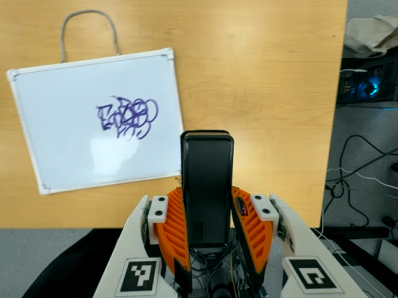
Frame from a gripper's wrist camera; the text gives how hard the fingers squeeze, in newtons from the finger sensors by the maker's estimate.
{"total": 4.1, "left": 2.6, "right": 5.5}